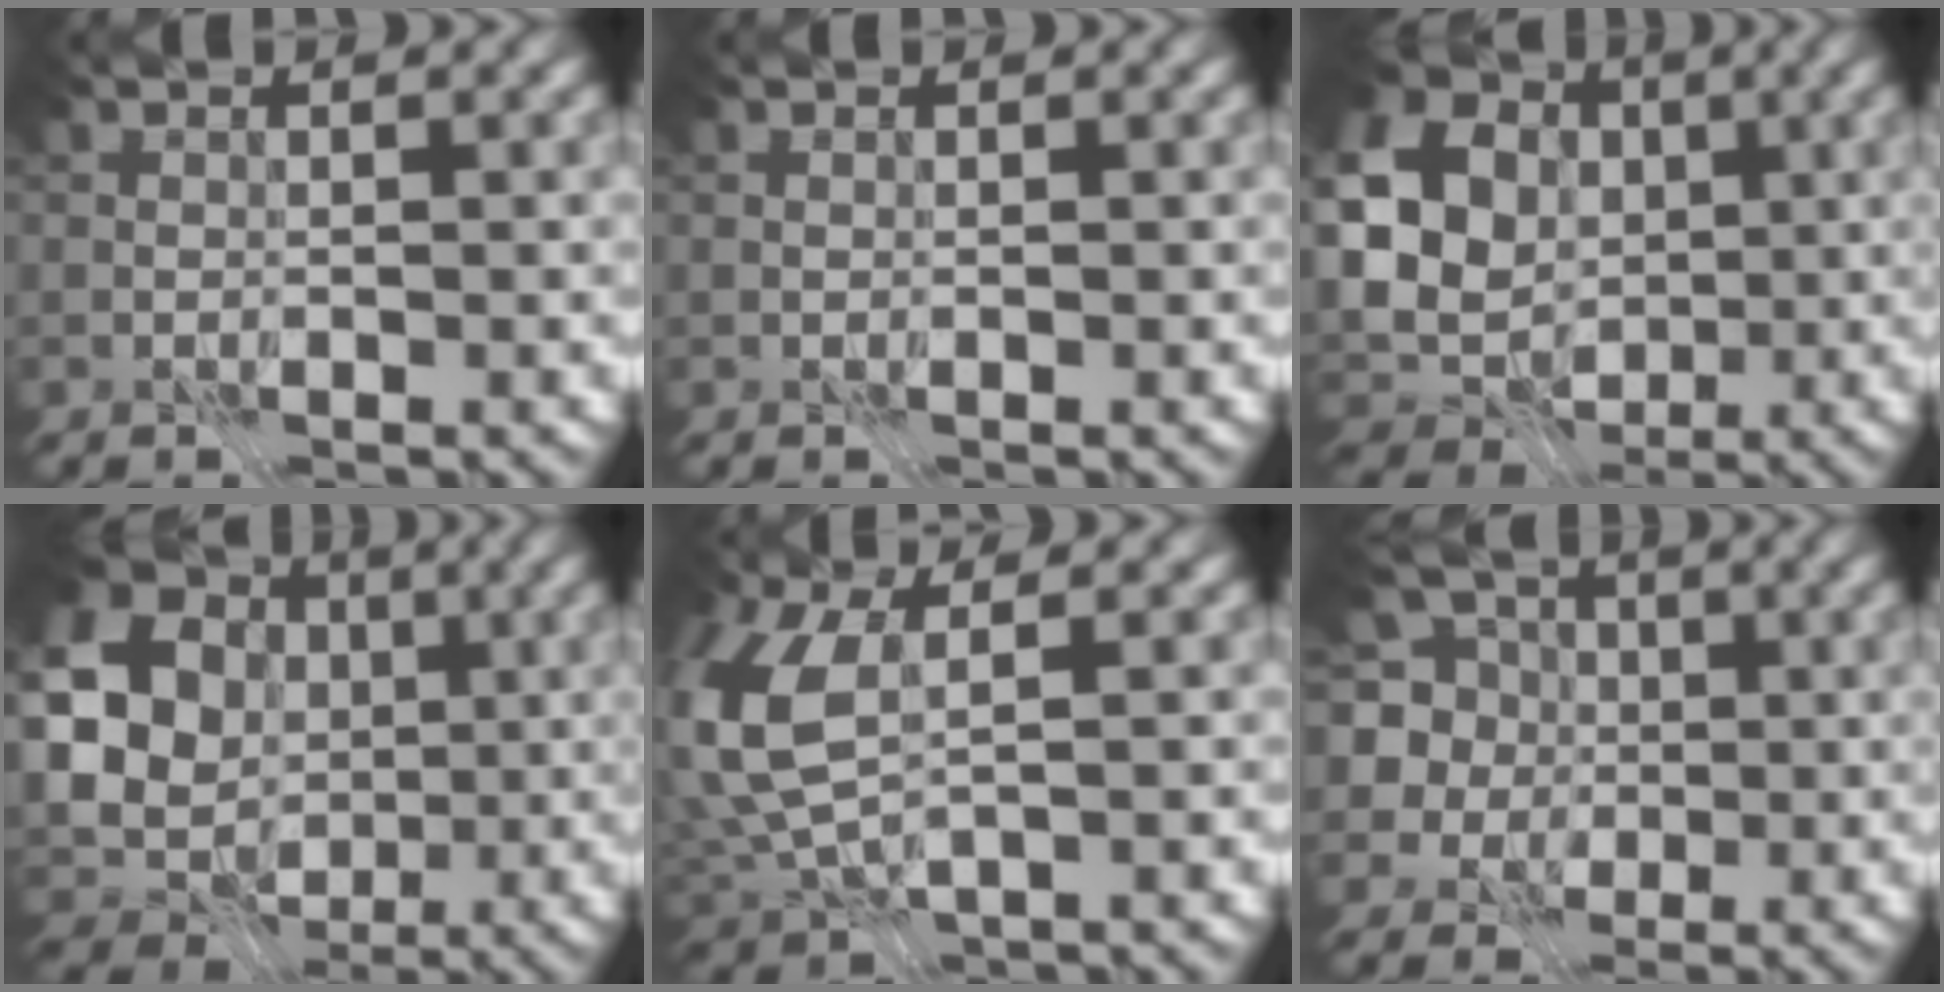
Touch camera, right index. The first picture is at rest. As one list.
[{"total": 0.0}, {"total": 19.7, "force": [3.0, 17.1, 9.2], "torque": [-0.228, 0.021, 0.020]}, {"total": 21.3, "force": [2.4, 19.2, 8.8], "torque": [-0.211, -0.004, 0.003]}, {"total": 8.5, "force": [0.9, 4.4, 7.2], "torque": [-0.200, -0.007, 0.021]}, {"total": 8.5, "force": [1.8, 7.7, 3.1], "torque": [-0.083, 0.028, 0.012]}]